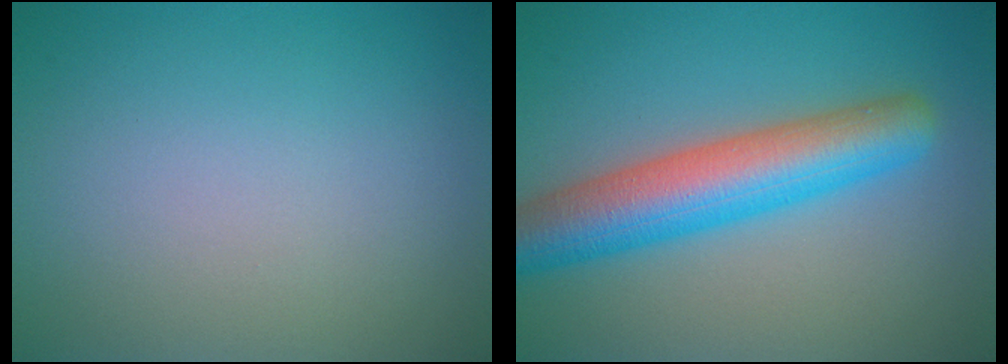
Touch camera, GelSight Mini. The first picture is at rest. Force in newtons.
{"total": 7.8, "press": 7.8, "slide": 0.2}